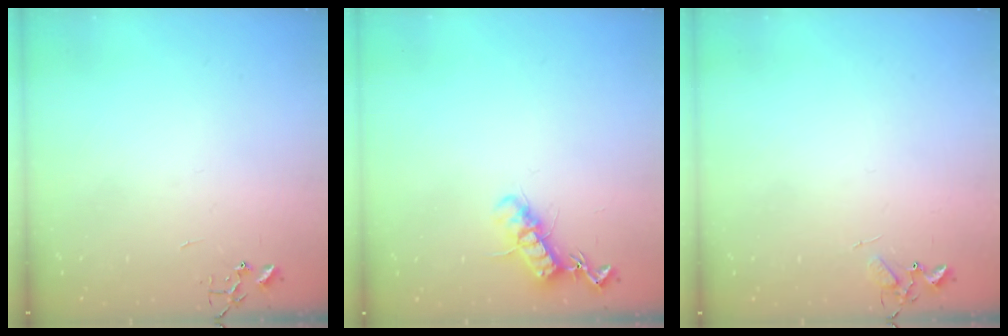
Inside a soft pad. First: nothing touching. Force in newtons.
{"total": 12.5, "press": 12.5, "slide": 0.4}
{"total": 5.9, "press": 5.9, "slide": 0.3}